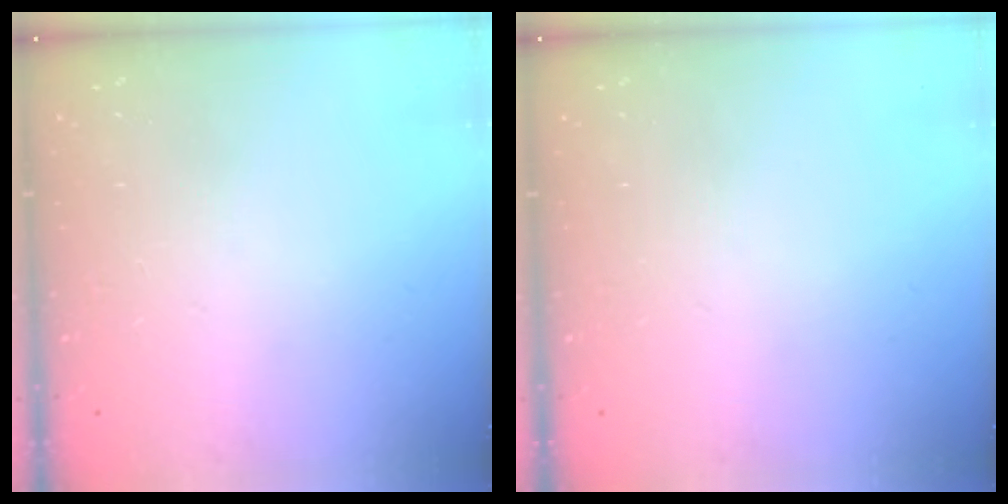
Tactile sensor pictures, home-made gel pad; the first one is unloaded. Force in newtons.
{"total": 0.0}